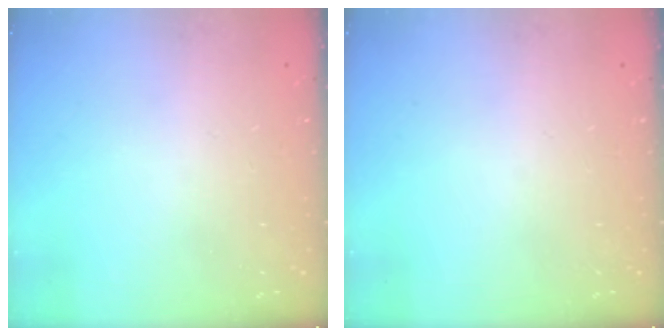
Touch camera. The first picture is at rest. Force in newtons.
{"total": 0.0}